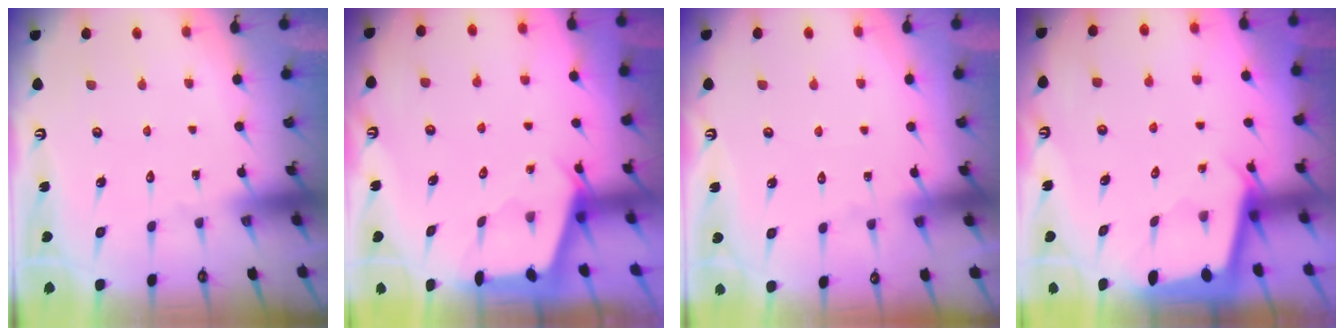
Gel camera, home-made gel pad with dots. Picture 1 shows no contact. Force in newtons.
{"total": 2.5, "press": 2.5, "slide": 0.3}
{"total": 3.2, "press": 3.2, "slide": 0.3}
{"total": 2.0, "press": 2.0, "slide": 0.3}